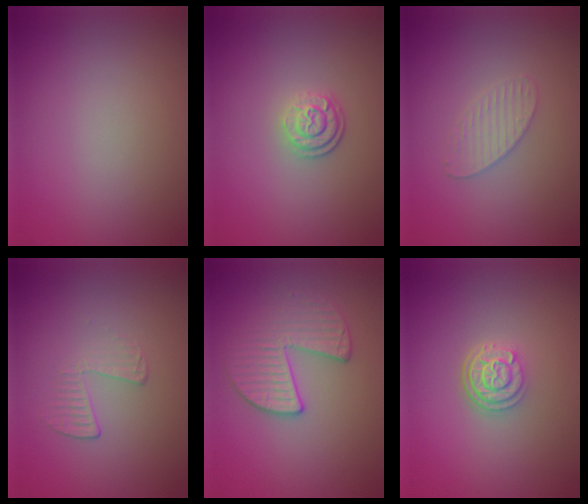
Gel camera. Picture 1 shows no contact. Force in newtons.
{"total": 2.6, "press": 1.9, "slide": 1.8}
{"total": 2.0, "press": 2.0, "slide": 0.1}
{"total": 1.8, "press": 0.5, "slide": 1.7}
{"total": 3.3, "press": 3.1, "slide": 1.1}
{"total": 3.1, "press": 2.4, "slide": 2.0}